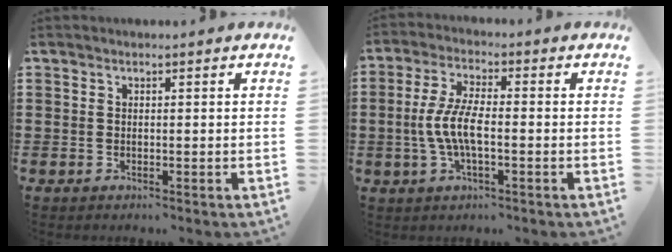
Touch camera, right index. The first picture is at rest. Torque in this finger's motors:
{"motor_torque": [1.47, -0.67, 0.90, 0.21]}